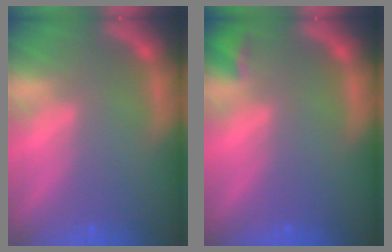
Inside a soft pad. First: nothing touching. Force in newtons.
{"total": 1.4}